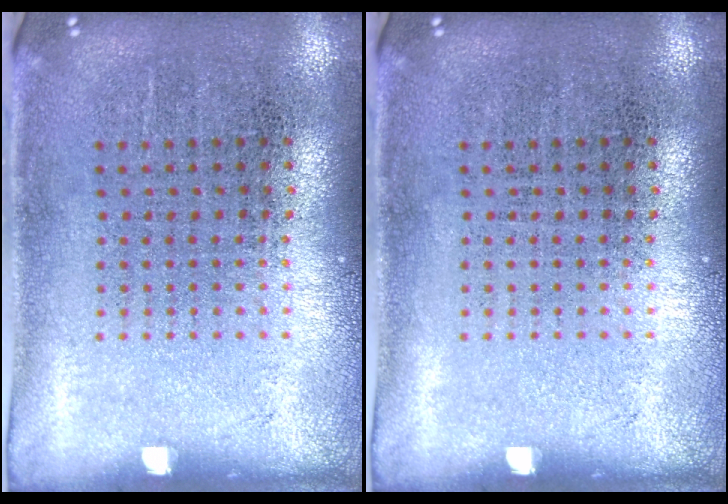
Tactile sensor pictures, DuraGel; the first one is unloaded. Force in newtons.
{"total": 0.0}